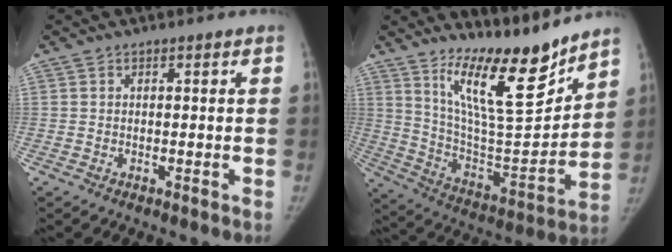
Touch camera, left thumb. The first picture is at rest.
{"total": 18.4, "force": [14.2, 3.9, 11.1], "torque": [-0.138, -0.112, 0.254]}